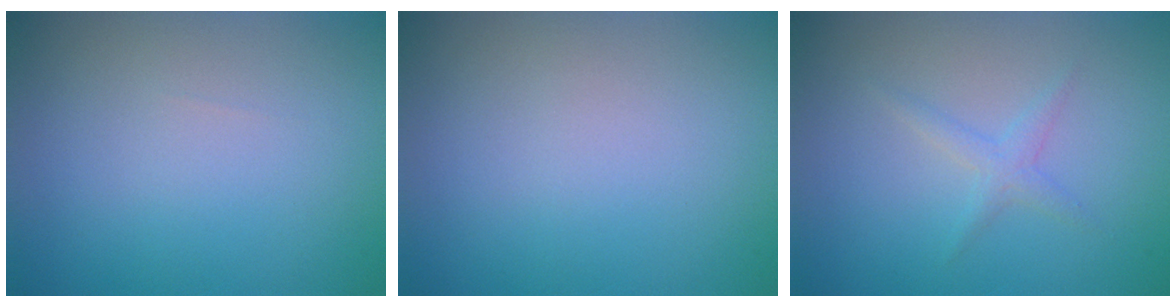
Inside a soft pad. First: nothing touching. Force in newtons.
{"total": 0.0}
{"total": 1.3, "press": 1.3, "slide": 0.0}